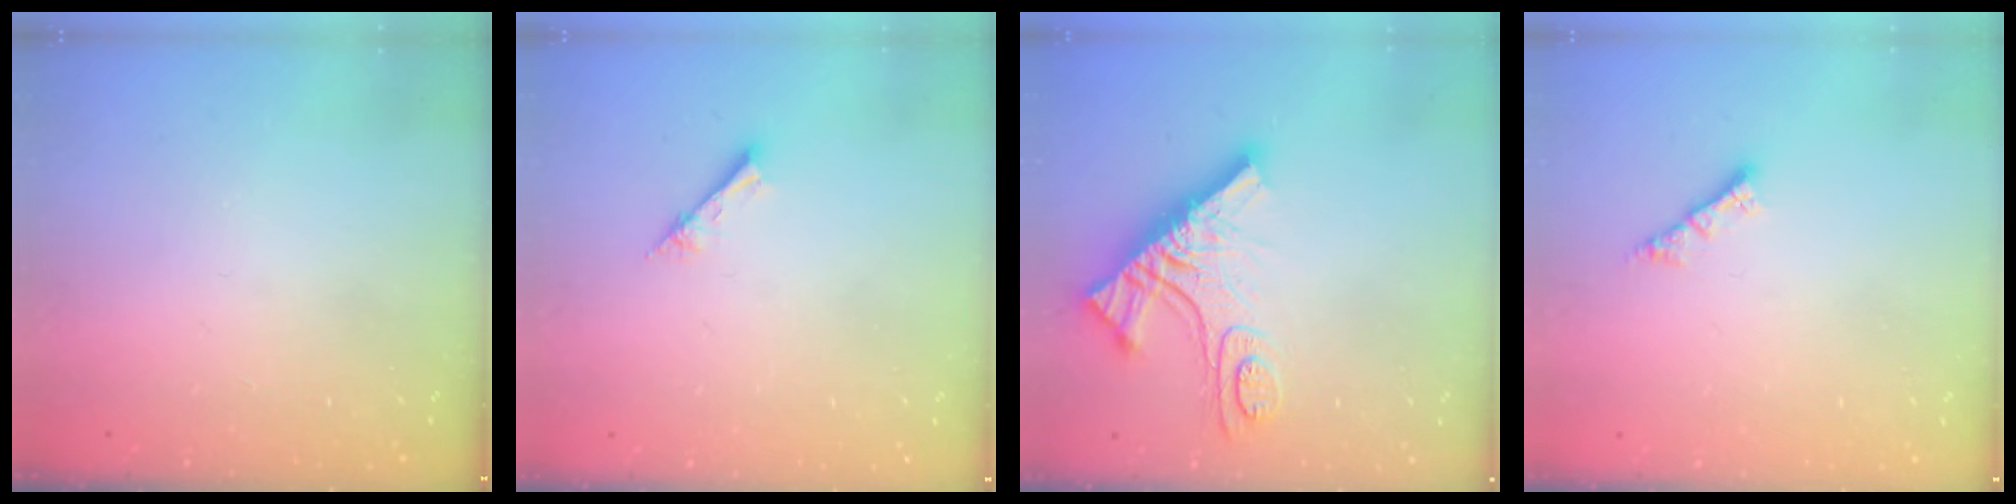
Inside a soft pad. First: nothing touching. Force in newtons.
{"total": 2.1, "press": 2.1, "slide": 0.2}
{"total": 14.2, "press": 14.1, "slide": 1.5}
{"total": 3.0, "press": 3.0, "slide": 0.1}